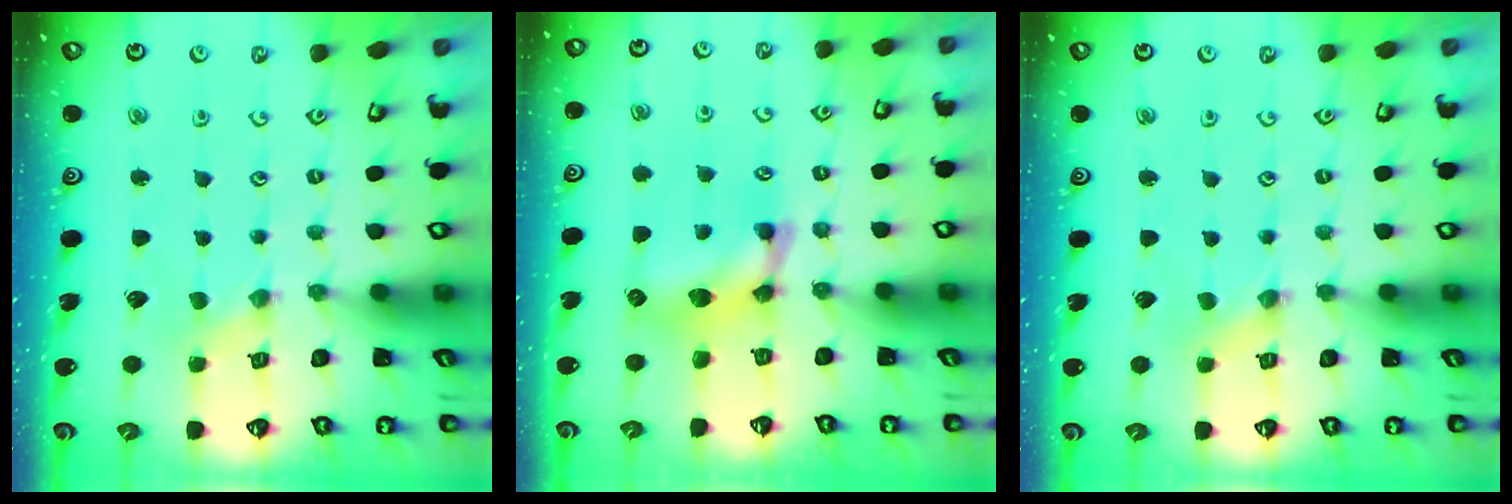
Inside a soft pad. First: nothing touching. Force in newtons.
{"total": 12.2, "press": 12.2, "slide": 0.6}
{"total": 0.0}